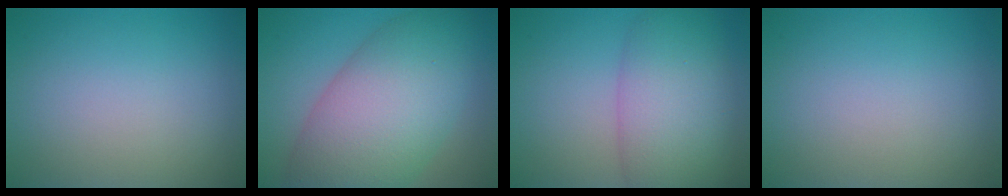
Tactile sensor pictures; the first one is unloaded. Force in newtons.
{"total": 11.3, "press": 11.3, "slide": 0.4}
{"total": 7.9, "press": 7.9, "slide": 0.2}
{"total": 0.0}